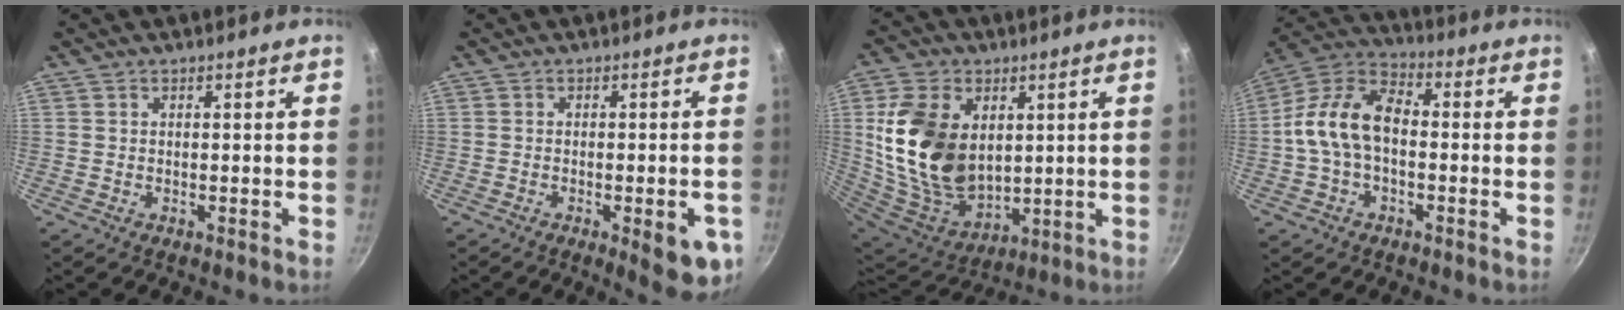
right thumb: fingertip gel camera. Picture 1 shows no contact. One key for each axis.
{"total": 8.8, "fx": -3.3, "fy": 2.6, "fz": 7.8, "tx": -0.071, "ty": 0.010, "tz": -0.036}
{"total": 20.7, "fx": 4.0, "fy": 14.1, "fz": 14.7, "tx": -0.258, "ty": -0.031, "tz": 0.091}
{"total": 12.4, "fx": -1.1, "fy": 7.8, "fz": 9.5, "tx": -0.159, "ty": 0.045, "tz": -0.040}